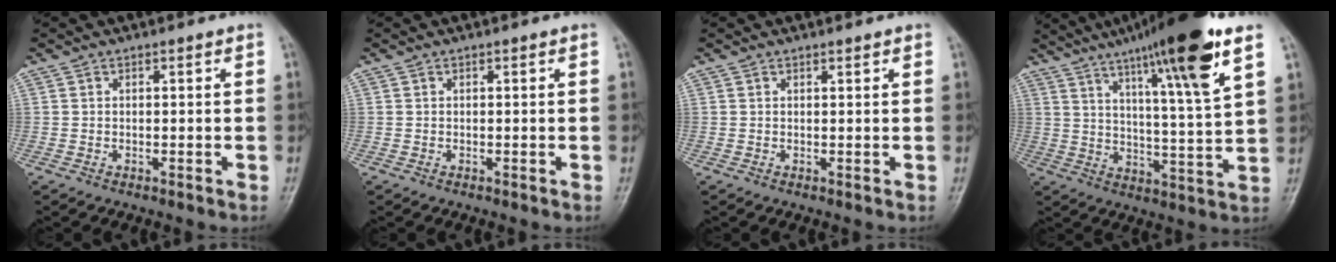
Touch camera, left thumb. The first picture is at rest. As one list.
[{"total": 0.0}, {"total": 0.7, "force": [0.6, 0.2, 0.3], "torque": [-0.008, -0.005, 0.009]}, {"total": 19.2, "force": [11.6, 1.3, 15.3], "torque": [-0.229, -0.042, 0.180]}]